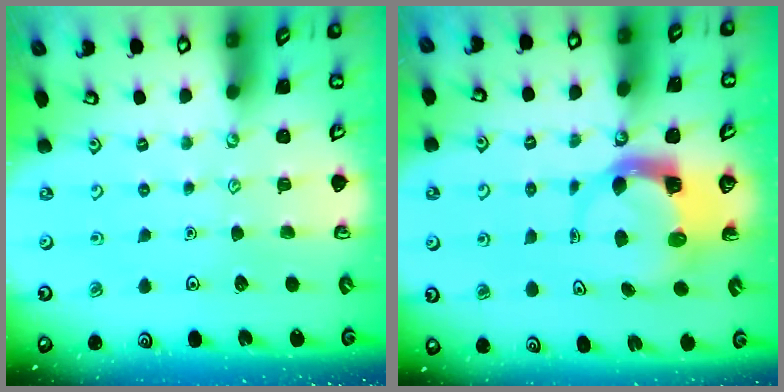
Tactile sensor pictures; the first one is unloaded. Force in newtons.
{"total": 3.9, "press": 3.9, "slide": 0.6}